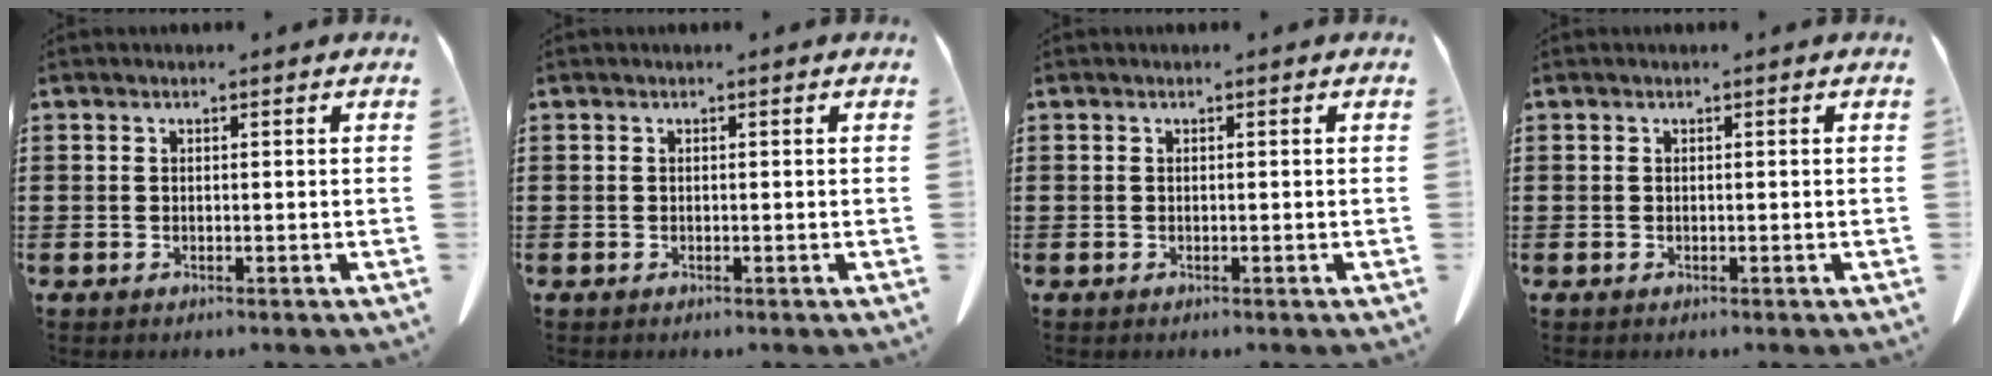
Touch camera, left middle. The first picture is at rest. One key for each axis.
{"total": 0.0}
{"total": 0.0}
{"total": 0.0}